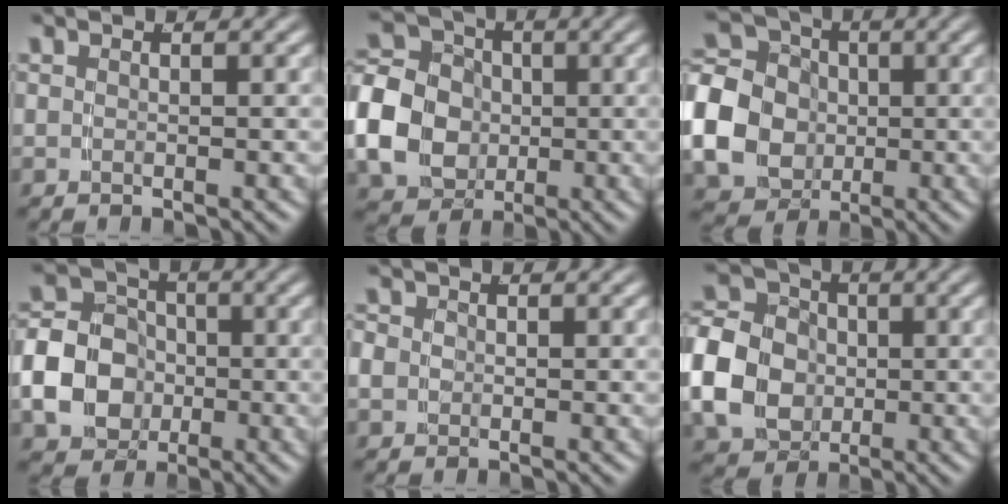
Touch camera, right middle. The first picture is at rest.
{"total": 12.1, "force": [-0.9, 10.7, 5.6], "torque": [-0.130, -0.031, -0.018]}
{"total": 14.1, "force": [-1.0, 12.6, 6.2], "torque": [-0.154, -0.043, -0.018]}
{"total": 10.1, "force": [-1.9, 8.9, 4.5], "torque": [-0.097, -0.027, -0.033]}
{"total": 1.8, "force": [-0.2, 1.7, 0.8], "torque": [-0.028, -0.012, -0.001]}
{"total": 10.6, "force": [-0.9, 9.3, 5.2], "torque": [-0.120, -0.028, -0.012]}